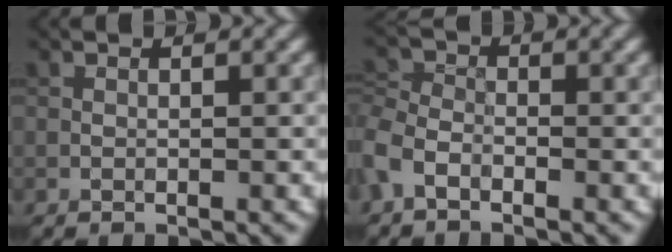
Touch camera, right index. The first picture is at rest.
{"total": 2.9, "force": [-1.8, 1.7, 1.6], "torque": [-0.036, 0.001, -0.053]}